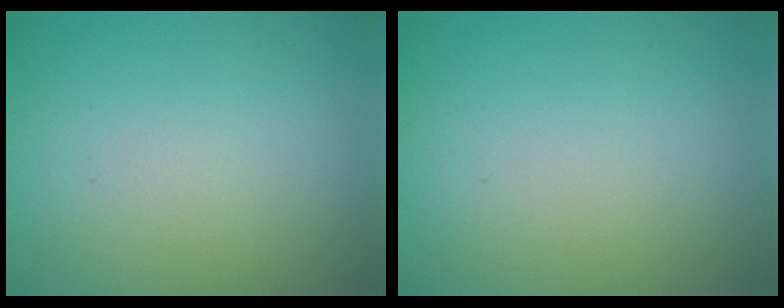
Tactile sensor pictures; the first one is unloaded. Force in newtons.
{"total": 0.0}